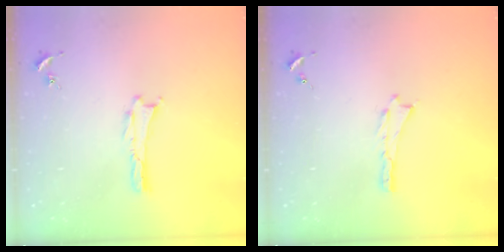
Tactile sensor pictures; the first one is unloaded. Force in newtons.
{"total": 0.0}